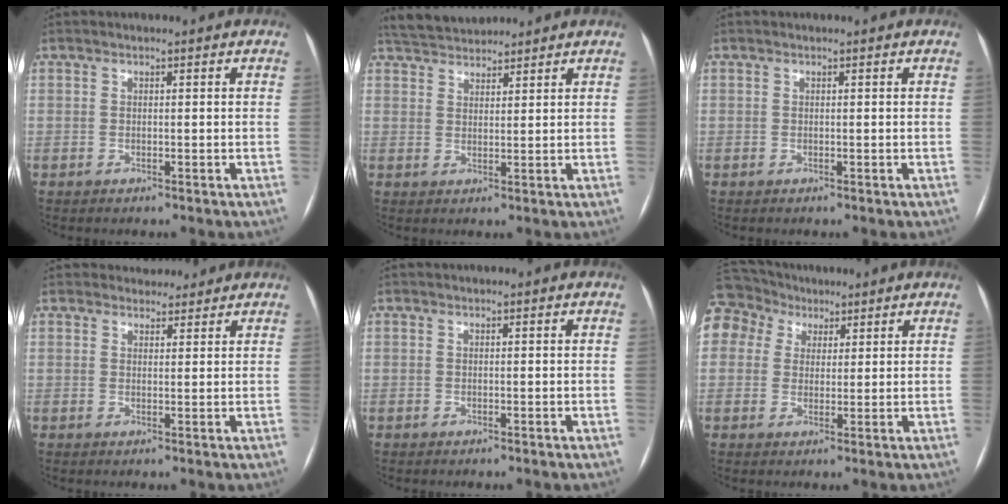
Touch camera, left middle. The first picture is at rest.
{"total": 6.2, "force": [5.9, 1.4, 1.5], "torque": [-0.029, 0.031, 0.106]}
{"total": 0.0}
{"total": 3.5, "force": [3.1, 1.5, -0.1], "torque": [0.007, 0.007, 0.040]}
{"total": 0.0}
{"total": 9.6, "force": [5.5, 7.5, 2.2], "torque": [-0.063, 0.051, 0.110]}